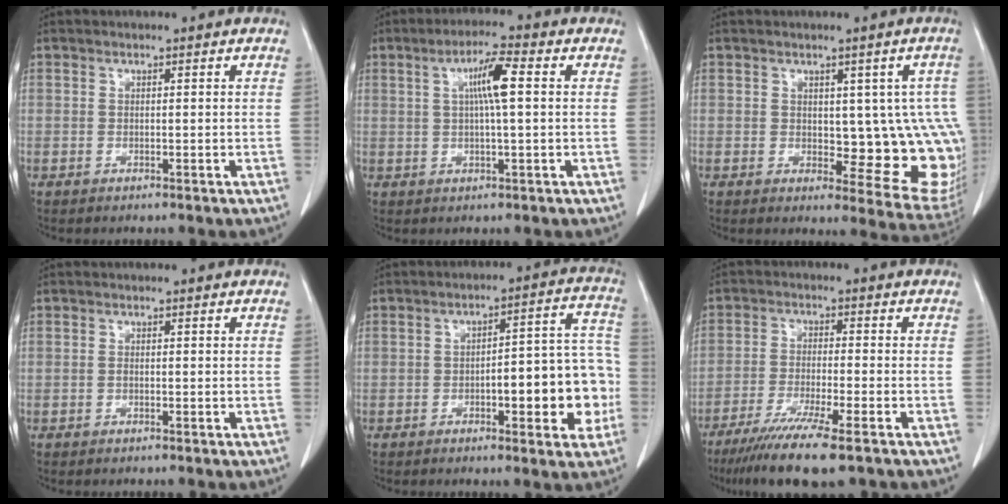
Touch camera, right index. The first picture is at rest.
{"total": 6.0, "force": [1.3, 0.3, 5.9], "torque": [-0.106, 0.008, 0.021]}
{"total": 11.4, "force": [0.1, 5.3, 10.1], "torque": [-0.091, -0.001, 0.010]}
{"total": 0.0}
{"total": 12.5, "force": [-3.0, 3.5, 11.6], "torque": [-0.136, 0.041, -0.036]}
{"total": 10.7, "force": [-7.6, 0.1, 7.5], "torque": [-0.125, -0.029, -0.122]}